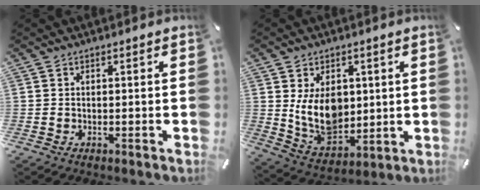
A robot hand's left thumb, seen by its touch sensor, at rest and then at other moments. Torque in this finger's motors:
{"motor_torque": [1.21, 1.21, 0.71, -0.67, 0.29]}